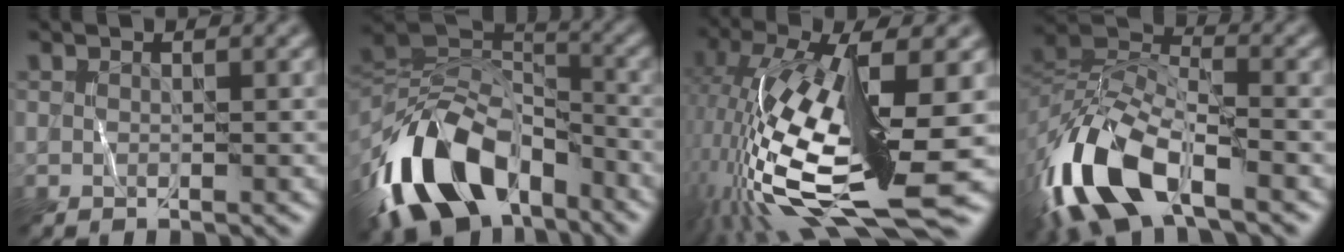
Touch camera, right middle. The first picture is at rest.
{"total": 14.1, "force": [-7.5, 8.3, 8.6], "torque": [-0.167, 0.005, -0.146]}
{"total": 15.5, "force": [-3.6, 5.4, 14.1], "torque": [-0.277, -0.008, -0.058]}
{"total": 10.9, "force": [-6.0, 5.0, 7.6], "torque": [-0.164, 0.000, -0.125]}